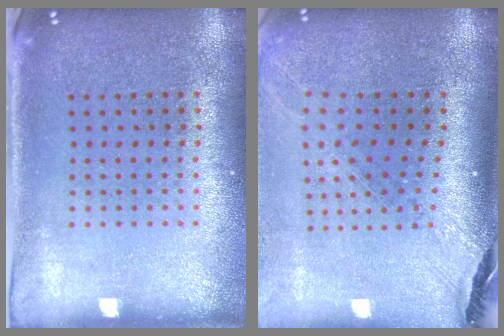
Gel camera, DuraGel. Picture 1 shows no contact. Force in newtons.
{"total": 1.8, "press": 1.6, "slide": 0.9}